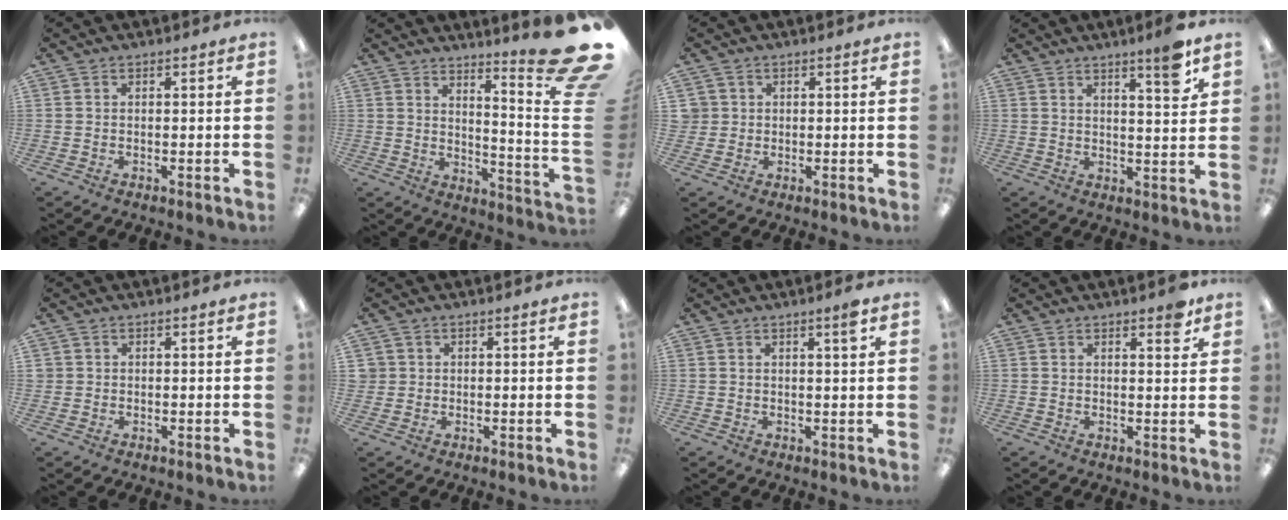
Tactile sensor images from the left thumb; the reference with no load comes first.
{"total": 13.9, "force": [9.0, 1.2, 10.5], "torque": [-0.155, -0.082, 0.141]}
{"total": 2.5, "force": [0.7, 2.4, 0.1], "torque": [-0.010, 0.004, 0.013]}
{"total": 7.0, "force": [4.9, 0.6, 5.0], "torque": [-0.071, -0.030, 0.074]}
{"total": 0.9, "force": [0.4, 0.8, 0.1], "torque": [-0.004, 0.003, 0.007]}
{"total": 1.8, "force": [0.6, 1.7, 0.1], "torque": [-0.006, 0.003, 0.010]}
{"total": 2.9, "force": [1.7, 0.1, 2.3], "torque": [-0.040, -0.003, 0.027]}
{"total": 3.6, "force": [2.7, 0.9, 2.2], "torque": [-0.025, -0.013, 0.041]}